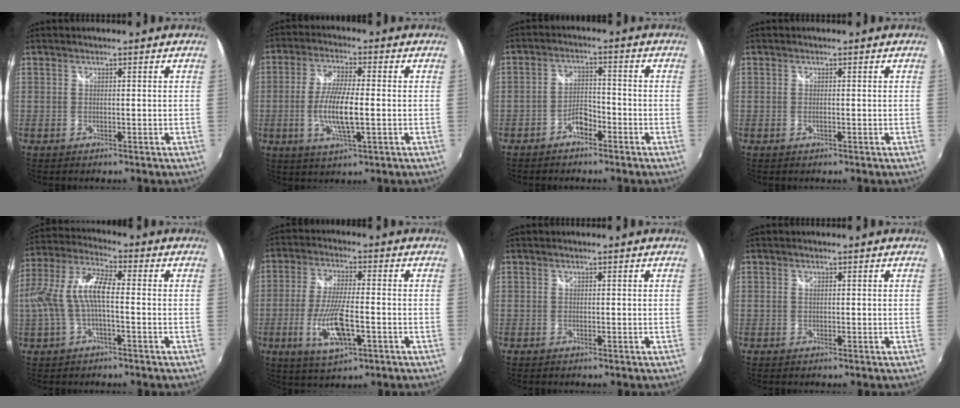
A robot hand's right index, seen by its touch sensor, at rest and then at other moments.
{"total": 9.2, "force": [-1.6, 1.9, 8.8], "torque": [-0.176, -0.007, -0.031]}
{"total": 3.9, "force": [-2.9, 1.7, 2.0], "torque": [-0.047, 0.008, -0.047]}
{"total": 0.6, "force": [-0.2, 0.0, 0.5], "torque": [-0.011, -0.001, -0.004]}
{"total": 10.6, "force": [-1.3, 3.1, 10.1], "torque": [-0.204, 0.007, -0.021]}
{"total": 10.8, "force": [-3.6, 2.9, 9.7], "torque": [-0.199, -0.015, -0.064]}
{"total": 0.0}
{"total": 0.0}